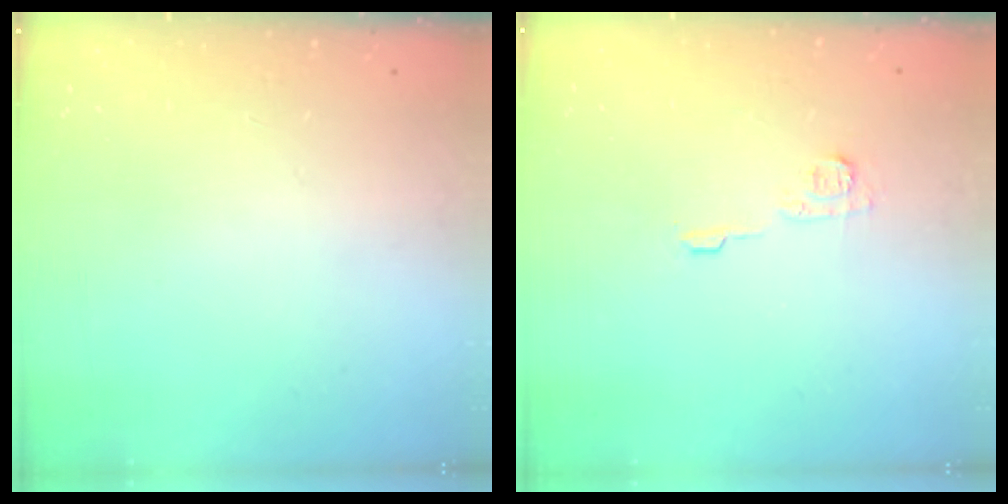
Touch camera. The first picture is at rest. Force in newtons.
{"total": 6.2, "press": 6.2, "slide": 0.5}